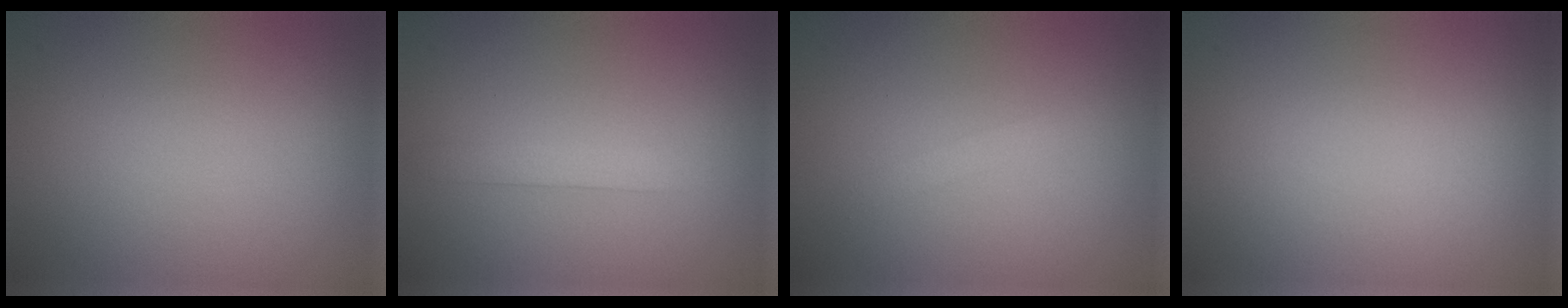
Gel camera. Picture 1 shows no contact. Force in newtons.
{"total": 1.6, "press": 1.6, "slide": 0.1}
{"total": 0.8, "press": 0.8, "slide": 0.0}
{"total": 0.0}